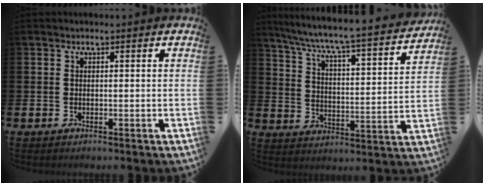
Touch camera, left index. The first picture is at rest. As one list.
[{"total": 6.7, "force": [6.1, 0.2, 2.6], "torque": [-0.080, -0.051, 0.098]}]